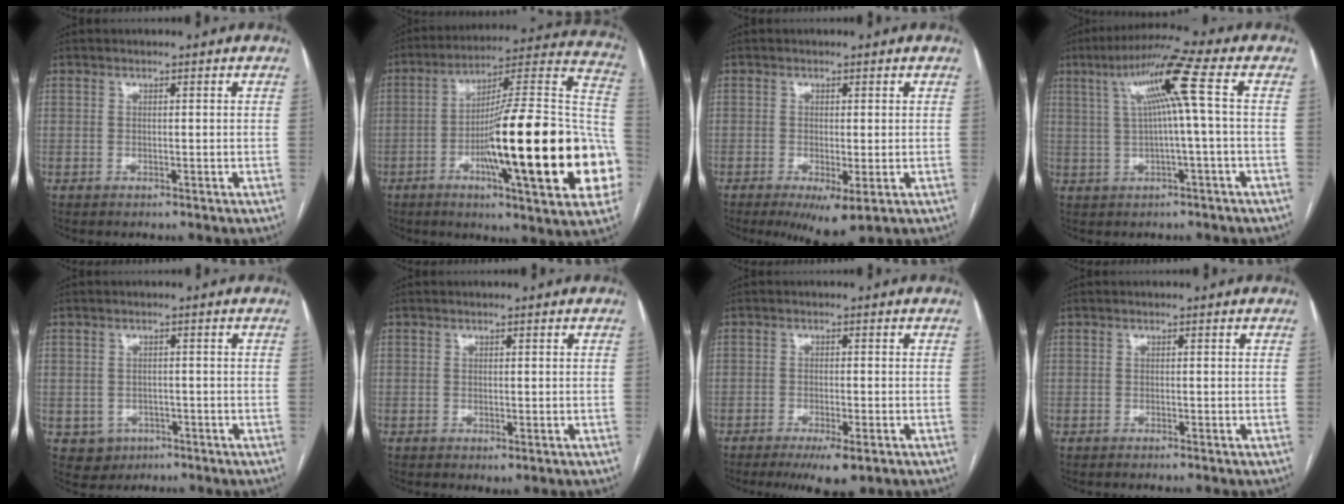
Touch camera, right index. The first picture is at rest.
{"total": 29.6, "force": [-7.4, 3.0, 28.5], "torque": [-0.344, 0.001, -0.117]}
{"total": 5.6, "force": [-2.5, 1.3, 4.9], "torque": [-0.071, -0.014, -0.032]}
{"total": 9.3, "force": [1.9, -1.3, 9.0], "torque": [-0.158, 0.028, 0.039]}
{"total": 3.6, "force": [-1.4, 3.3, 0.4], "torque": [0.001, 0.009, -0.013]}
{"total": 1.2, "force": [-0.3, 0.5, 1.0], "torque": [-0.016, -0.004, 0.000]}
{"total": 5.9, "force": [-3.7, 1.0, 4.5], "torque": [-0.068, -0.013, -0.053]}
{"total": 0.8, "force": [-0.6, -0.1, 0.5], "torque": [-0.008, 0.000, -0.011]}